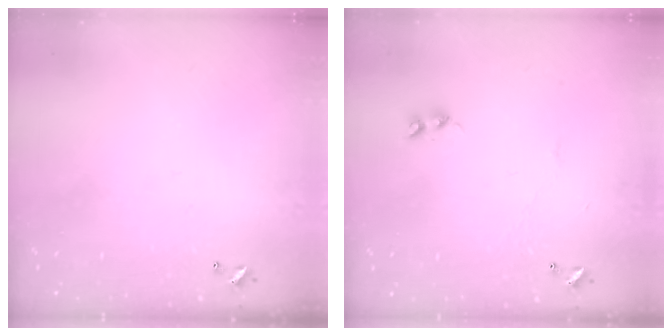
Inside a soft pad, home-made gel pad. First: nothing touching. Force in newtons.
{"total": 3.6, "press": 3.6, "slide": 0.5}